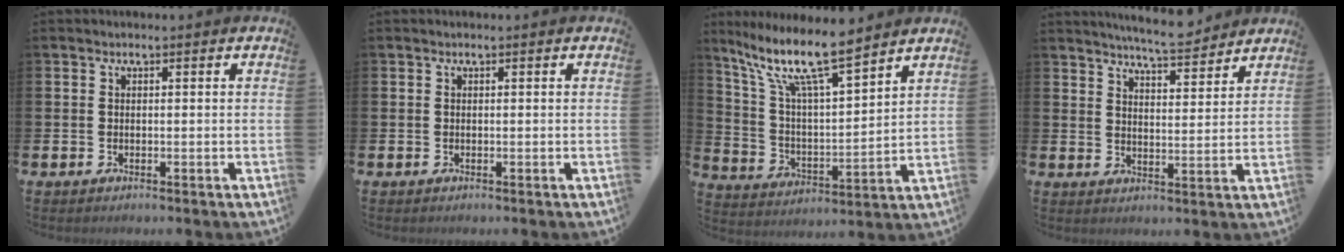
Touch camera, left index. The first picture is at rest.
{"total": 0.0}
{"total": 11.6, "force": [9.4, 2.3, 6.4], "torque": [-0.155, -0.045, 0.161]}
{"total": 6.2, "force": [6.2, 0.1, 0.9], "torque": [-0.025, -0.037, 0.110]}